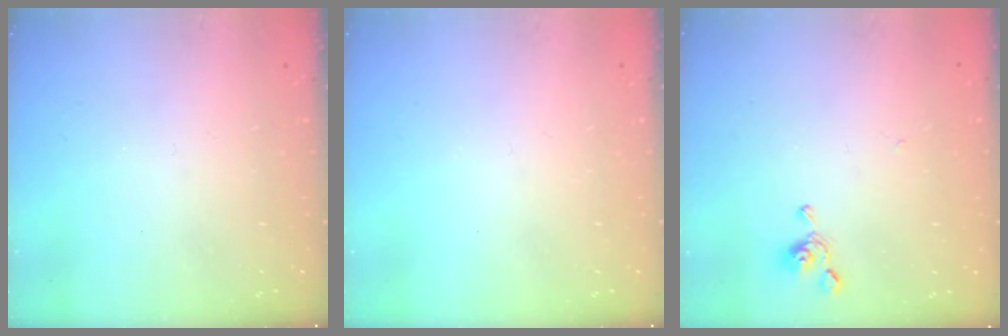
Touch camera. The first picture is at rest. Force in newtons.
{"total": 0.0}
{"total": 3.9, "press": 3.8, "slide": 0.5}